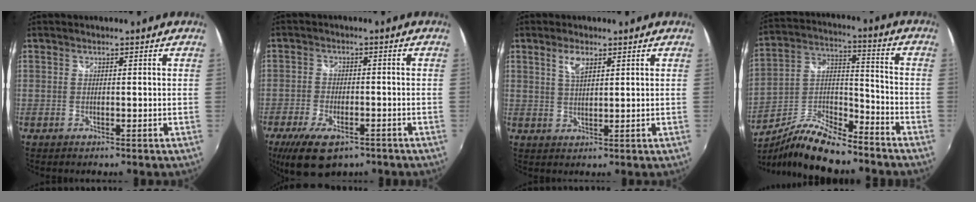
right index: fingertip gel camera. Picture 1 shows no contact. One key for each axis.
{"total": 11.1, "fx": -7.2, "fy": 5.2, "fz": 6.7, "tx": -0.155, "ty": -0.028, "tz": -0.119}
{"total": 3.6, "fx": 2.0, "fy": 1.4, "fz": 2.7, "tx": -0.049, "ty": 0.002, "tz": 0.037}
{"total": 14.6, "fx": -11.3, "fy": 4.0, "fz": 8.4, "tx": -0.178, "ty": 0.001, "tz": -0.208}